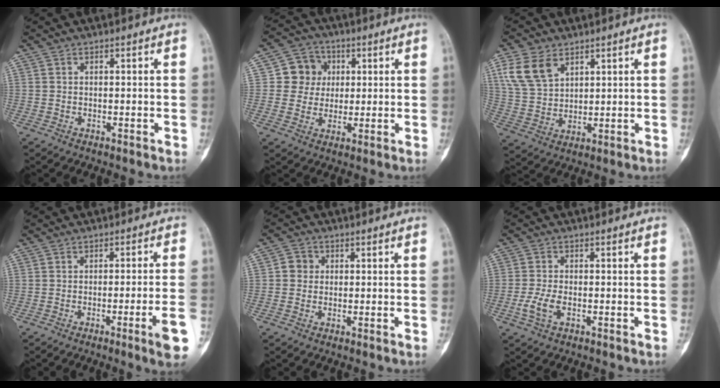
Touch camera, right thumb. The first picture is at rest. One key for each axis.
{"total": 7.7, "fx": 1.4, "fy": 7.3, "fz": 2.0, "tx": 0.011, "ty": 0.007, "tz": 0.018}
{"total": 9.5, "fx": 4.8, "fy": 6.0, "fz": 5.5, "tx": -0.103, "ty": -0.011, "tz": 0.105}
{"total": 7.3, "fx": -3.1, "fy": -0.2, "fz": 6.6, "tx": -0.091, "ty": 0.007, "tz": -0.043}
{"total": 2.9, "fx": 0.2, "fy": 2.7, "fz": 1.0, "tx": 0.000, "ty": 0.006, "tz": -0.002}
{"total": 4.1, "fx": -1.4, "fy": 2.0, "fz": 3.2, "tx": -0.079, "ty": 0.005, "tz": -0.026}